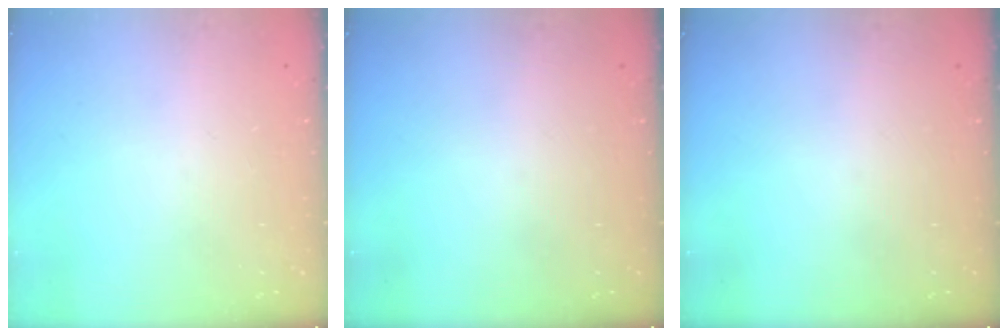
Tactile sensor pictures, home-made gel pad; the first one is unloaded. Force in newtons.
{"total": 0.0}
{"total": 0.0}